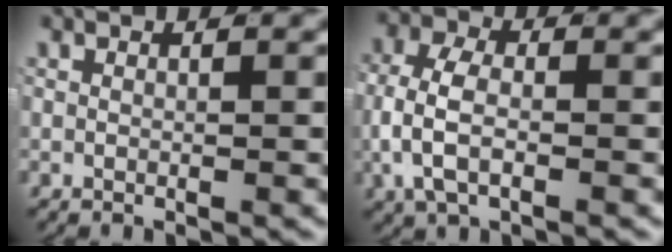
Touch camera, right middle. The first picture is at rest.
{"total": 5.4, "force": [-0.8, 3.5, 4.0], "torque": [-0.097, -0.009, -0.011]}